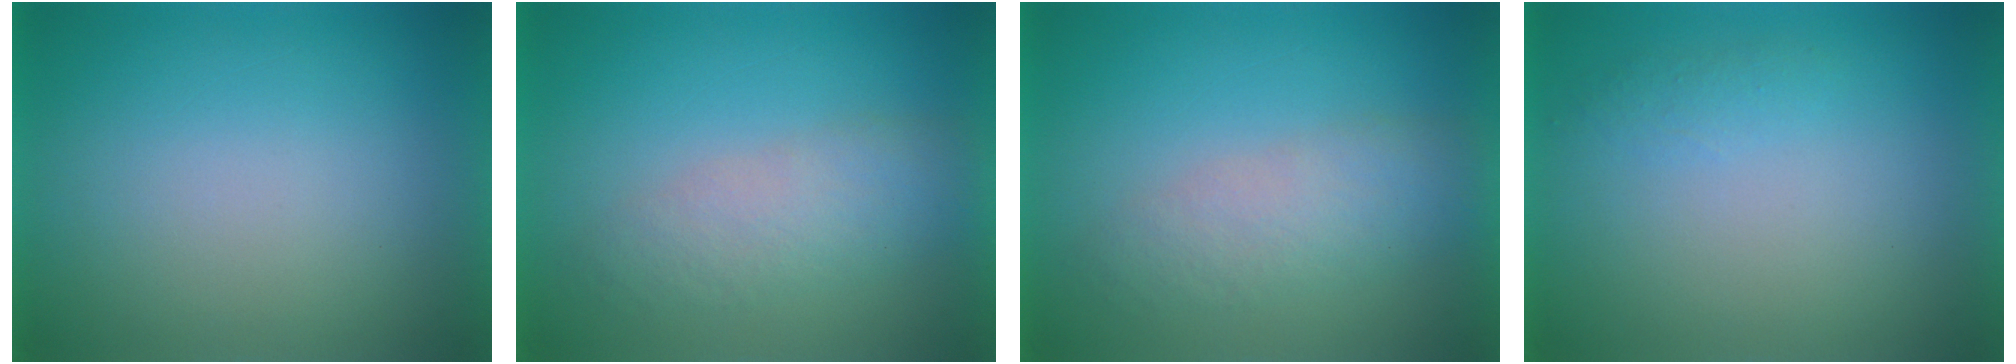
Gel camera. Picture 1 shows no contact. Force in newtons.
{"total": 2.9}
{"total": 2.9}
{"total": 2.1}